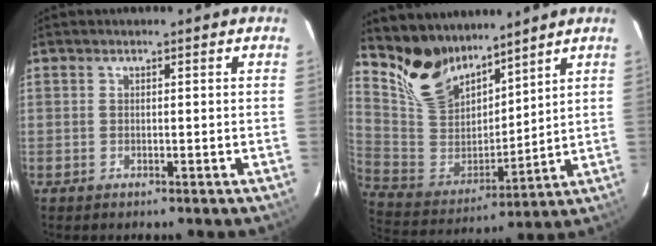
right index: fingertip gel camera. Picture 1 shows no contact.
{"total": 13.7, "force": [11.2, 6.6, 4.3], "torque": [-0.104, 0.005, 0.236]}